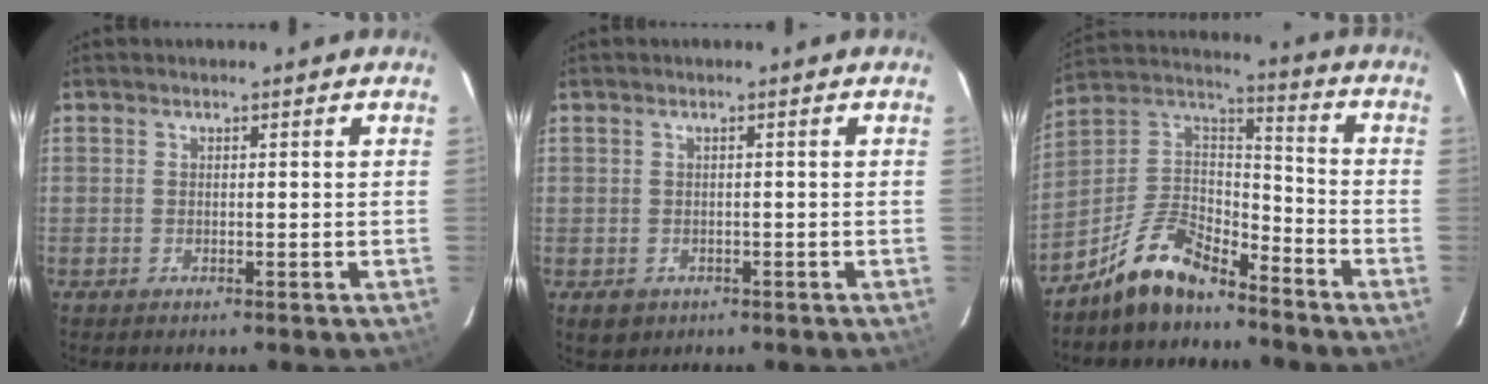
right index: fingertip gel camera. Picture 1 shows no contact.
{"total": 3.1, "force": [-0.9, 2.8, 0.9], "torque": [-0.018, -0.003, -0.008]}
{"total": 13.3, "force": [-10.5, 5.2, 6.3], "torque": [-0.146, 0.041, -0.197]}